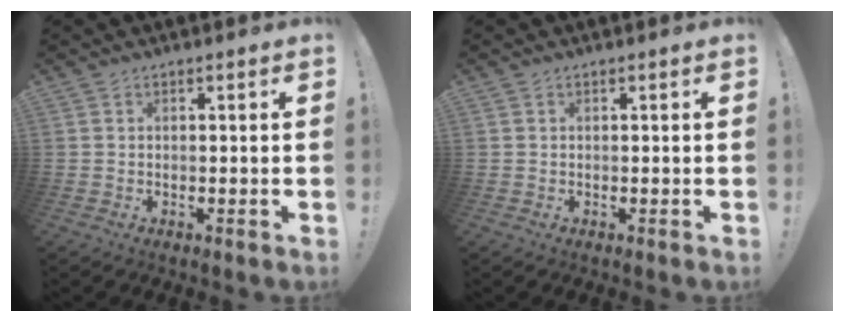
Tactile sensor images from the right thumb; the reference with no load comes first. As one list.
[{"total": 0.0}]